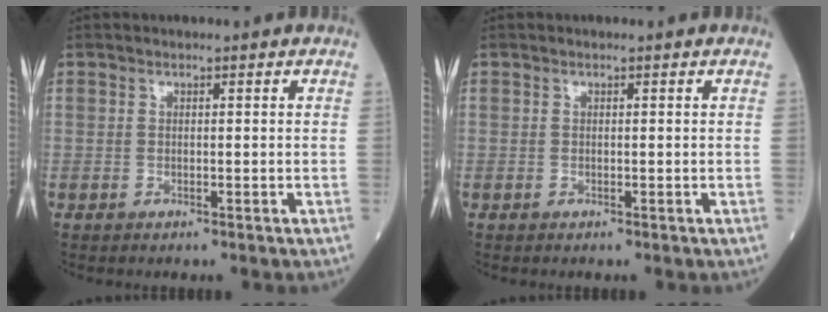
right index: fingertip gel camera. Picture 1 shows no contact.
{"total": 0.0}